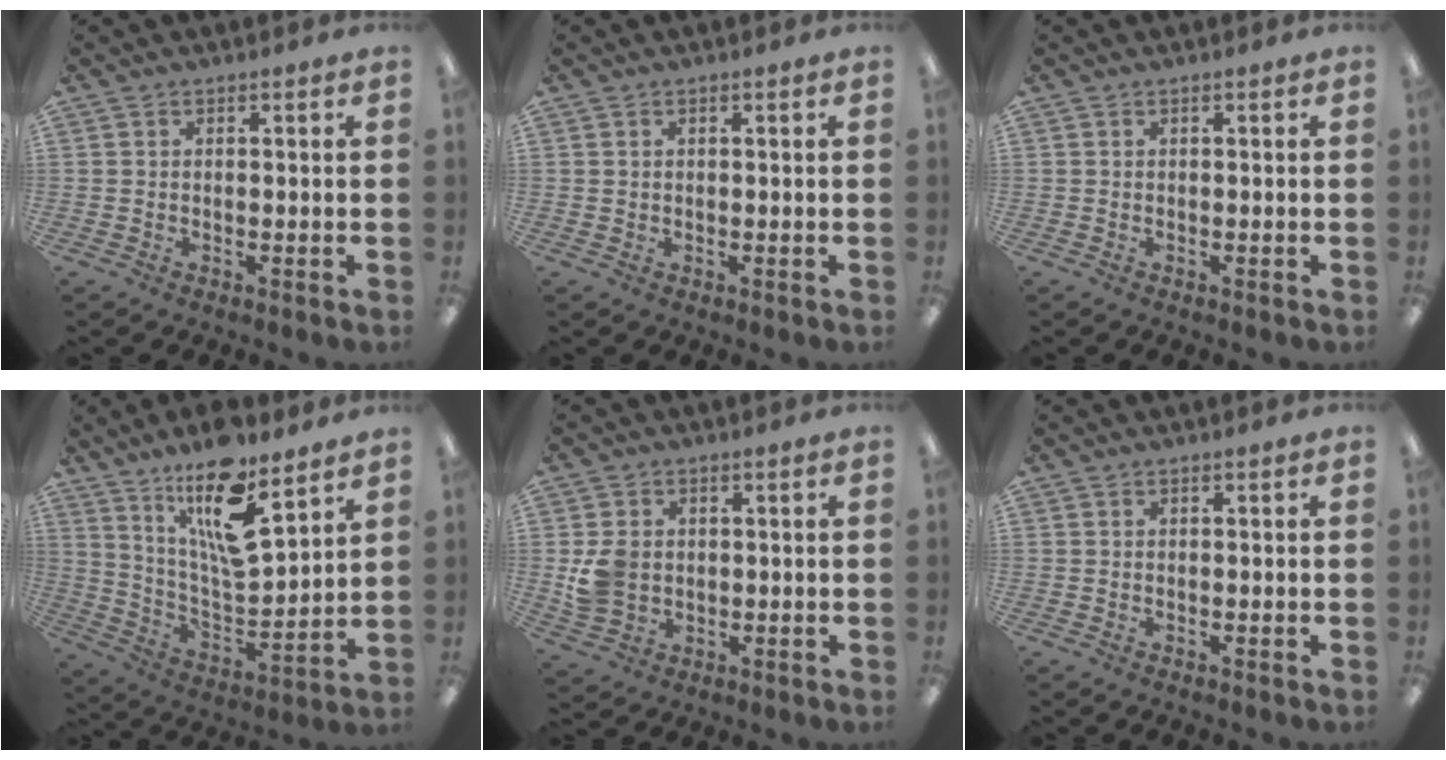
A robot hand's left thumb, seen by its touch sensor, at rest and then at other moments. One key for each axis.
{"total": 0.6, "fx": 0.3, "fy": 0.5, "fz": 0.0, "tx": 0.000, "ty": 0.004, "tz": 0.005}
{"total": 0.0}
{"total": 17.7, "fx": 12.4, "fy": 5.5, "fz": 11.5, "tx": -0.202, "ty": -0.070, "tz": 0.207}
{"total": 6.7, "fx": 0.5, "fy": 5.6, "fz": 3.6, "tx": -0.060, "ty": 0.007, "tz": 0.013}
{"total": 0.0}